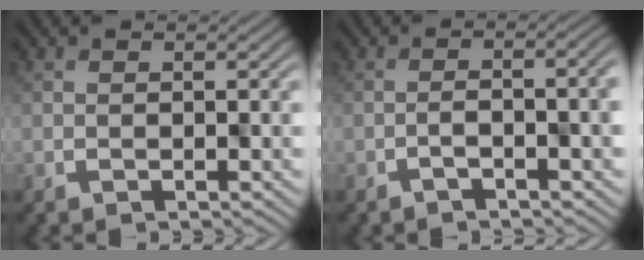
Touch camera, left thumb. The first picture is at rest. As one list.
[{"total": 2.9, "force": [-1.4, 0.5, 2.5], "torque": [-0.021, 0.014, -0.028]}]